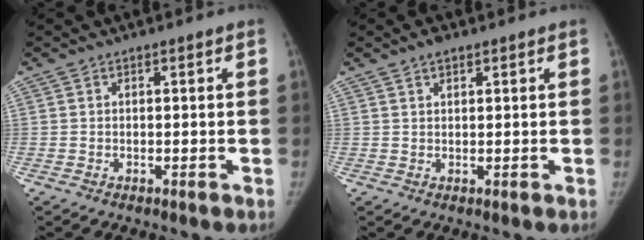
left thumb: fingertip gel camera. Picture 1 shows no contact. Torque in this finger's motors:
{"motor_torque": [-0.26, 0.01, -0.38, -0.05, 0.00]}